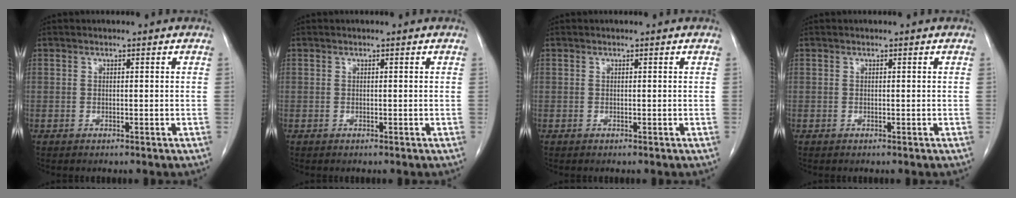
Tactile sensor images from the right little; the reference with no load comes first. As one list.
[{"total": 0.0}, {"total": 0.0}, {"total": 0.0}]